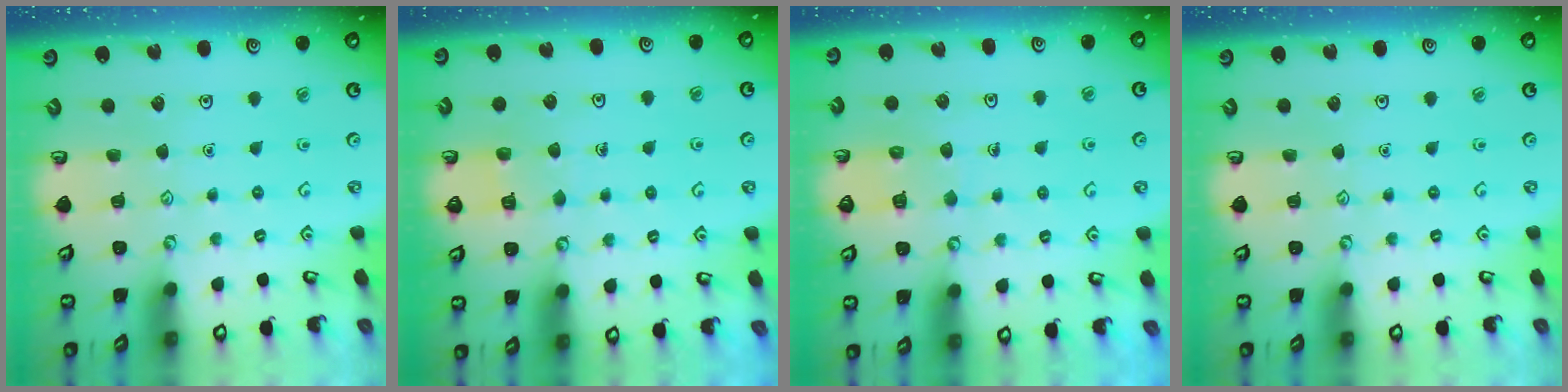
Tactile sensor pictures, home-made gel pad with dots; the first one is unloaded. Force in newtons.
{"total": 3.8, "press": 3.8, "slide": 0.4}
{"total": 6.4, "press": 6.4, "slide": 0.5}
{"total": 0.0}